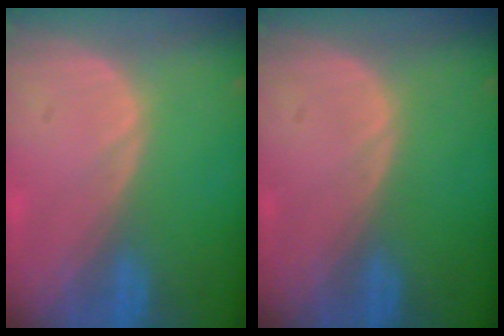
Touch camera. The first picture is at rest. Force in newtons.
{"total": 0.0}